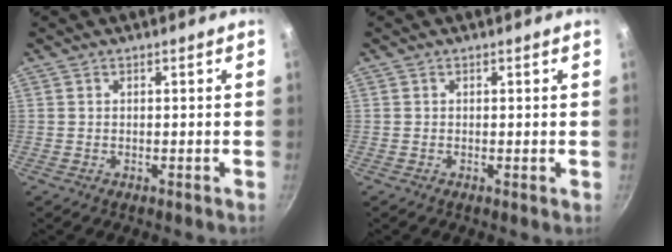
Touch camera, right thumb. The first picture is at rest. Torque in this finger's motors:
{"motor_torque": [-0.27, 0.18, -0.31, 0.07, -0.01]}